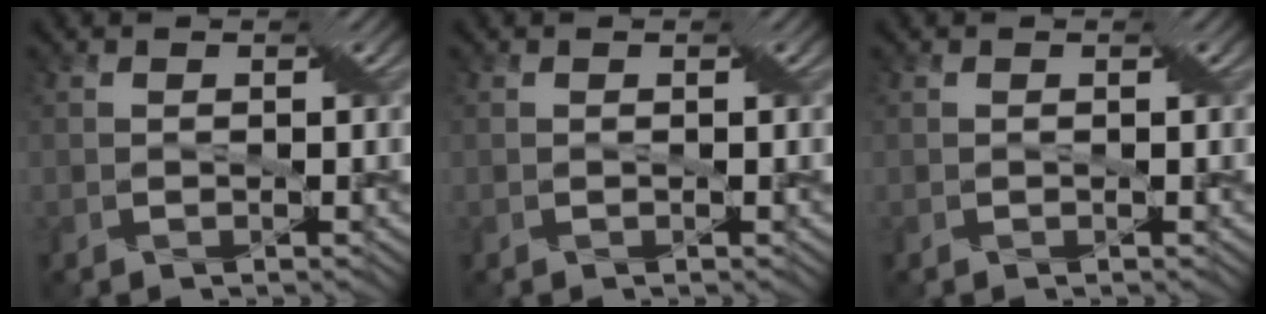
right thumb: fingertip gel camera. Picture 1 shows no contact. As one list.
[{"total": 0.0}, {"total": 0.0}]